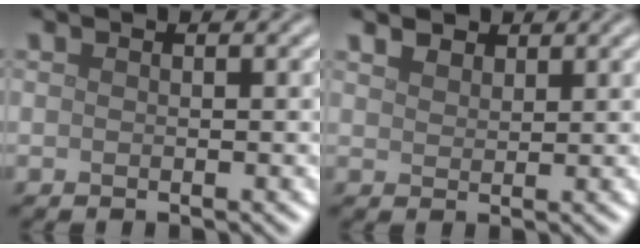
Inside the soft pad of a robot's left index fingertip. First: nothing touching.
{"total": 2.0, "force": [1.6, 1.0, 0.6], "torque": [-0.015, -0.001, 0.032]}